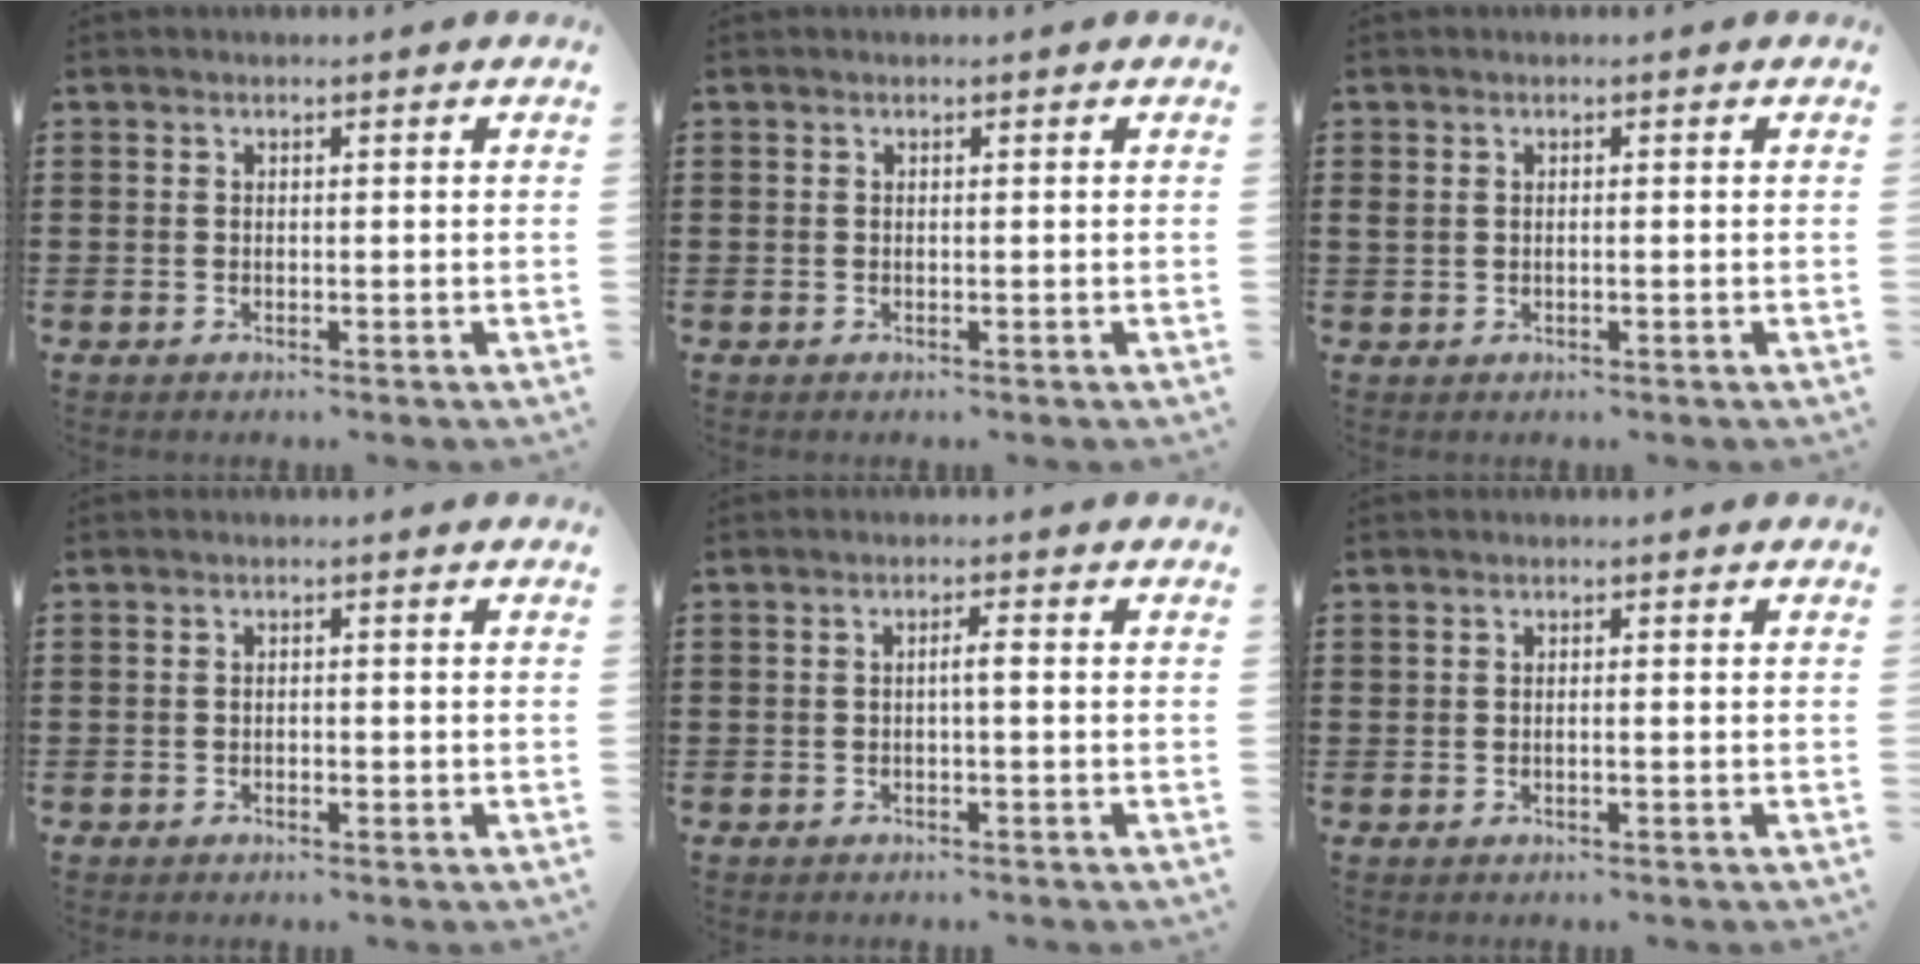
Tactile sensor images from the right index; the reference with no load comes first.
{"total": 0.0}
{"total": 0.7, "force": [0.1, 0.3, 0.6], "torque": [-0.013, 0.002, 0.000]}
{"total": 0.7, "force": [-0.5, 0.5, 0.3], "torque": [-0.008, -0.002, -0.009]}
{"total": 1.6, "force": [-0.3, 0.0, 1.6], "torque": [-0.030, 0.000, -0.006]}
{"total": 0.6, "force": [-0.1, 0.1, 0.6], "torque": [-0.012, -0.005, -0.001]}